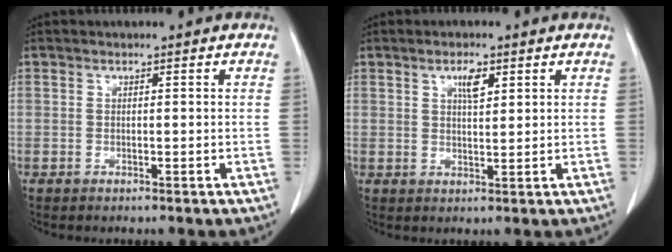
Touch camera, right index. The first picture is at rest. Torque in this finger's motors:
{"motor_torque": [0.08, 0.14, 0.05, 0.04]}